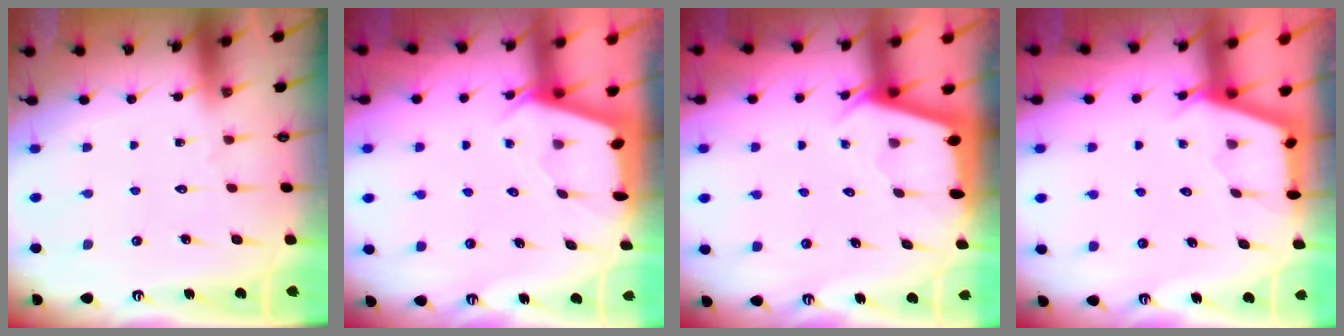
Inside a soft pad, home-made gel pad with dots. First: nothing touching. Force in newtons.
{"total": 2.0, "press": 2.0, "slide": 0.3}
{"total": 2.2, "press": 2.2, "slide": 0.3}
{"total": 2.9, "press": 2.9, "slide": 0.3}